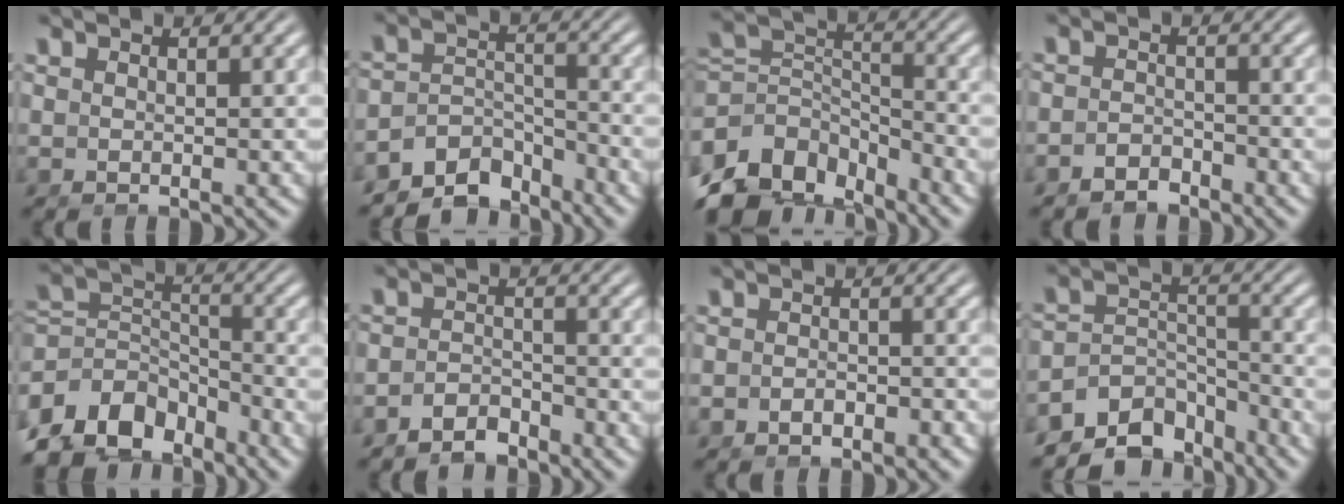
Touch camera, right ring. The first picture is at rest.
{"total": 8.5, "force": [-6.2, 4.9, 2.9], "torque": [-0.051, -0.035, -0.093]}
{"total": 12.1, "force": [-5.4, 8.8, 6.3], "torque": [-0.137, -0.070, -0.065]}
{"total": 2.6, "force": [-2.5, 0.8, 0.1], "torque": [0.001, -0.012, -0.039]}
{"total": 11.0, "force": [-5.3, 7.8, 5.6], "torque": [-0.120, -0.069, -0.064]}
{"total": 3.8, "force": [-3.4, 1.5, 0.8], "torque": [-0.012, -0.018, -0.053]}
{"total": 2.2, "force": [-1.9, 1.0, 0.4], "torque": [-0.006, -0.004, -0.032]}
{"total": 9.9, "force": [-6.9, 5.9, 3.7], "torque": [-0.067, -0.042, -0.100]}